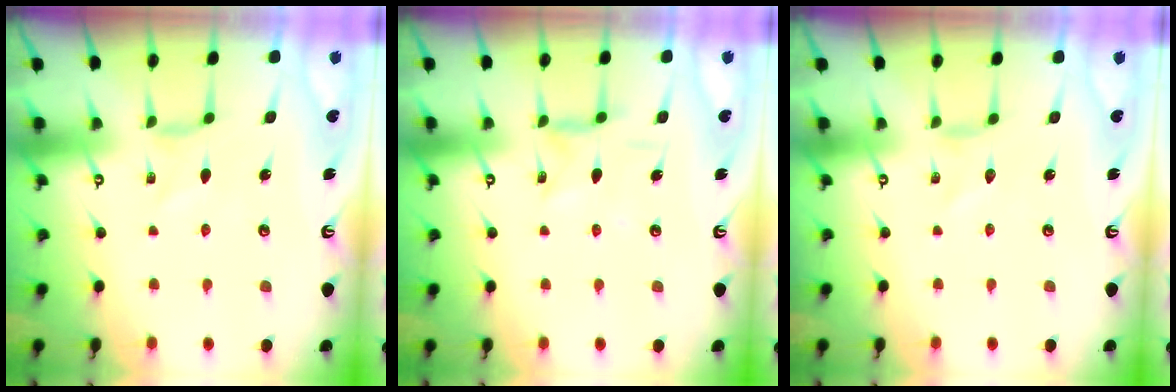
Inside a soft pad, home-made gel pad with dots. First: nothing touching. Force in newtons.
{"total": 4.5, "press": 4.5, "slide": 0.4}
{"total": 0.0}